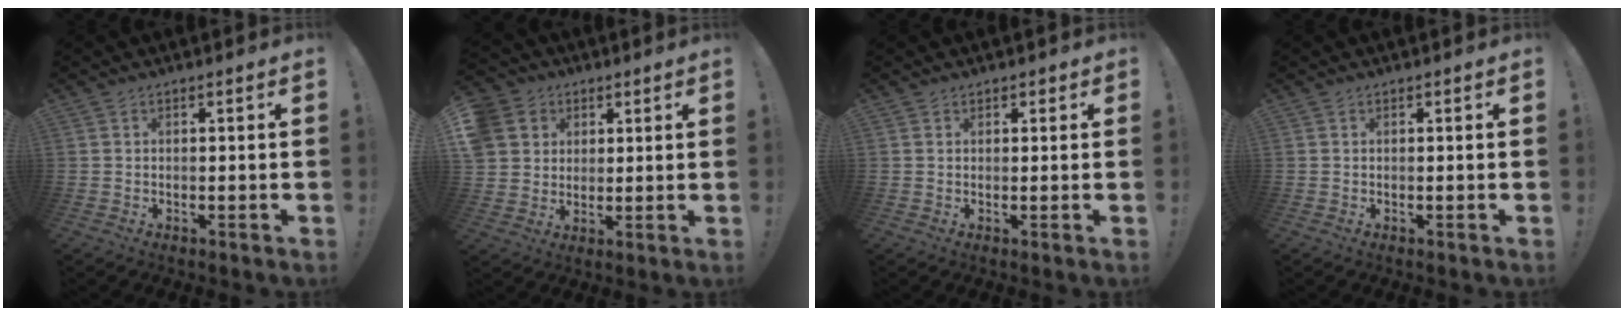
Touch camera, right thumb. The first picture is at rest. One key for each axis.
{"total": 9.5, "fx": 2.9, "fy": 8.6, "fz": 2.5, "tx": -0.043, "ty": -0.010, "tz": 0.064}
{"total": 0.6, "fx": 0.4, "fy": 0.4, "fz": 0.0, "tx": 0.003, "ty": 0.000, "tz": 0.008}
{"total": 0.0}